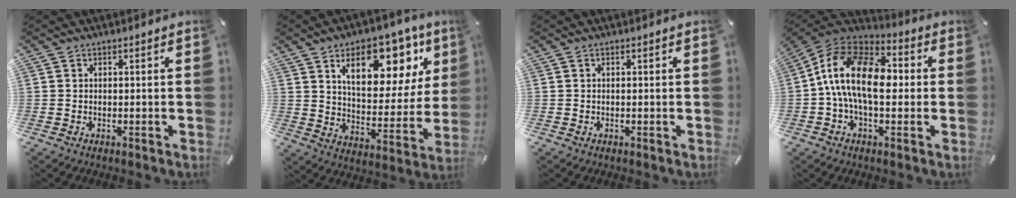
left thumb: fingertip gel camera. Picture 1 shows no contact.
{"total": 17.0, "force": [9.9, 9.2, 10.4], "torque": [-0.145, -0.050, 0.165]}
{"total": 0.0}
{"total": 16.1, "force": [-1.7, 9.1, 13.2], "torque": [-0.275, 0.010, -0.033]}